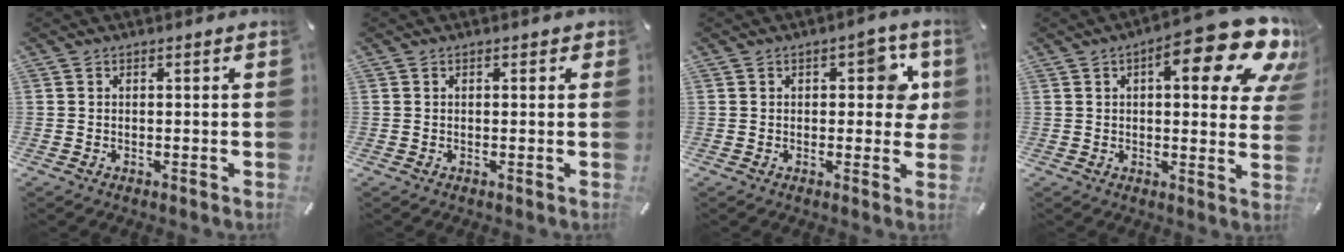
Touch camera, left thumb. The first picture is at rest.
{"total": 0.6, "force": [0.1, 0.4, 0.4], "torque": [0.000, 0.001, -0.002]}
{"total": 8.2, "force": [2.1, 4.5, 6.5], "torque": [-0.072, -0.004, 0.026]}
{"total": 19.1, "force": [9.6, 6.7, 15.1], "torque": [-0.202, -0.059, 0.148]}